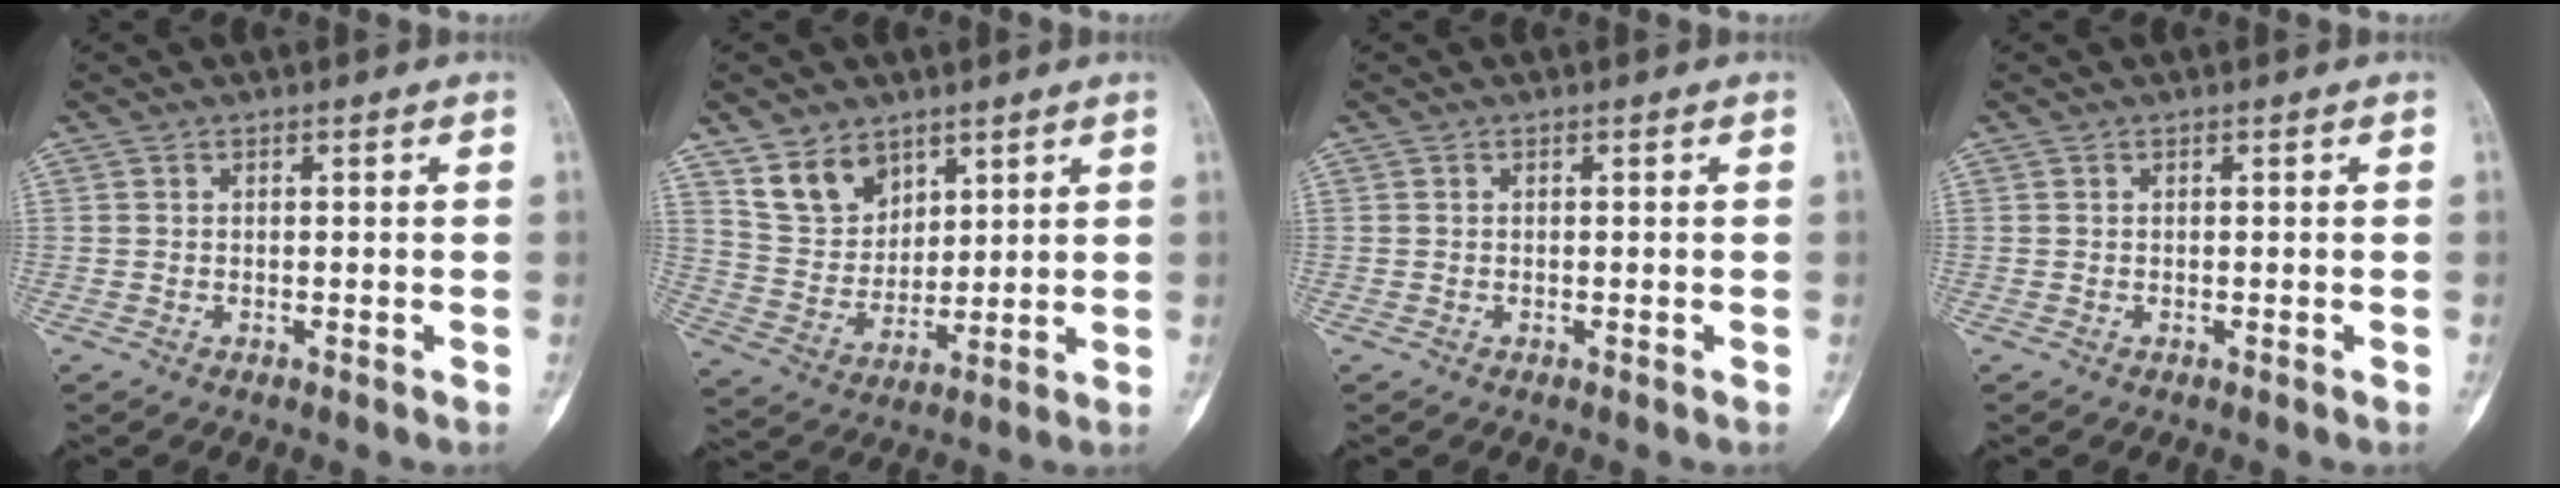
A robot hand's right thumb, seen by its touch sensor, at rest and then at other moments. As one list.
[{"total": 9.7, "force": [6.2, 6.6, 3.5], "torque": [-0.041, -0.037, 0.129]}, {"total": 0.0}, {"total": 0.0}]